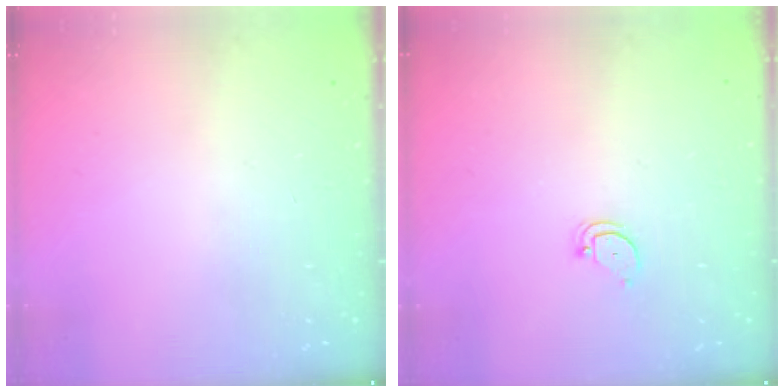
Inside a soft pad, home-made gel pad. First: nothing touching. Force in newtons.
{"total": 2.6, "press": 2.6, "slide": 0.0}